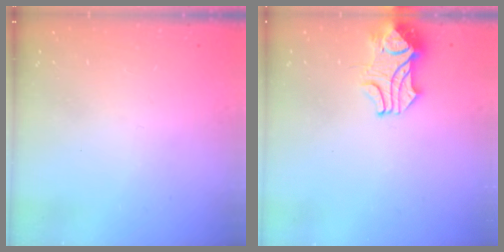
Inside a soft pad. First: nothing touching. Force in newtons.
{"total": 2.4, "press": 2.2, "slide": 0.9}